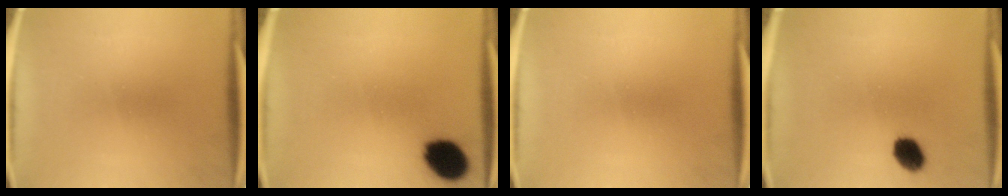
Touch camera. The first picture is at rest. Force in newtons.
{"total": 10.2}
{"total": 0.0}
{"total": 5.3}